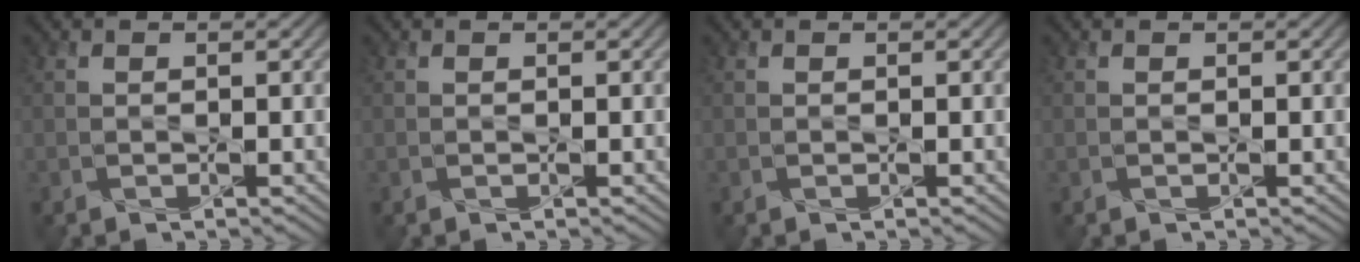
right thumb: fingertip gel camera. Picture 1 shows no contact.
{"total": 0.0}
{"total": 0.0}
{"total": 0.0}